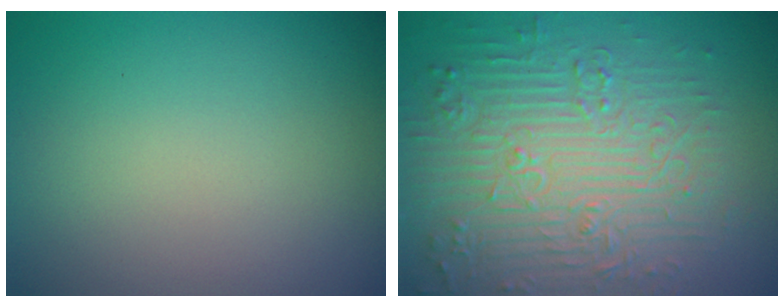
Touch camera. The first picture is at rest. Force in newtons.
{"total": 8.3, "press": 6.5, "slide": 5.3}